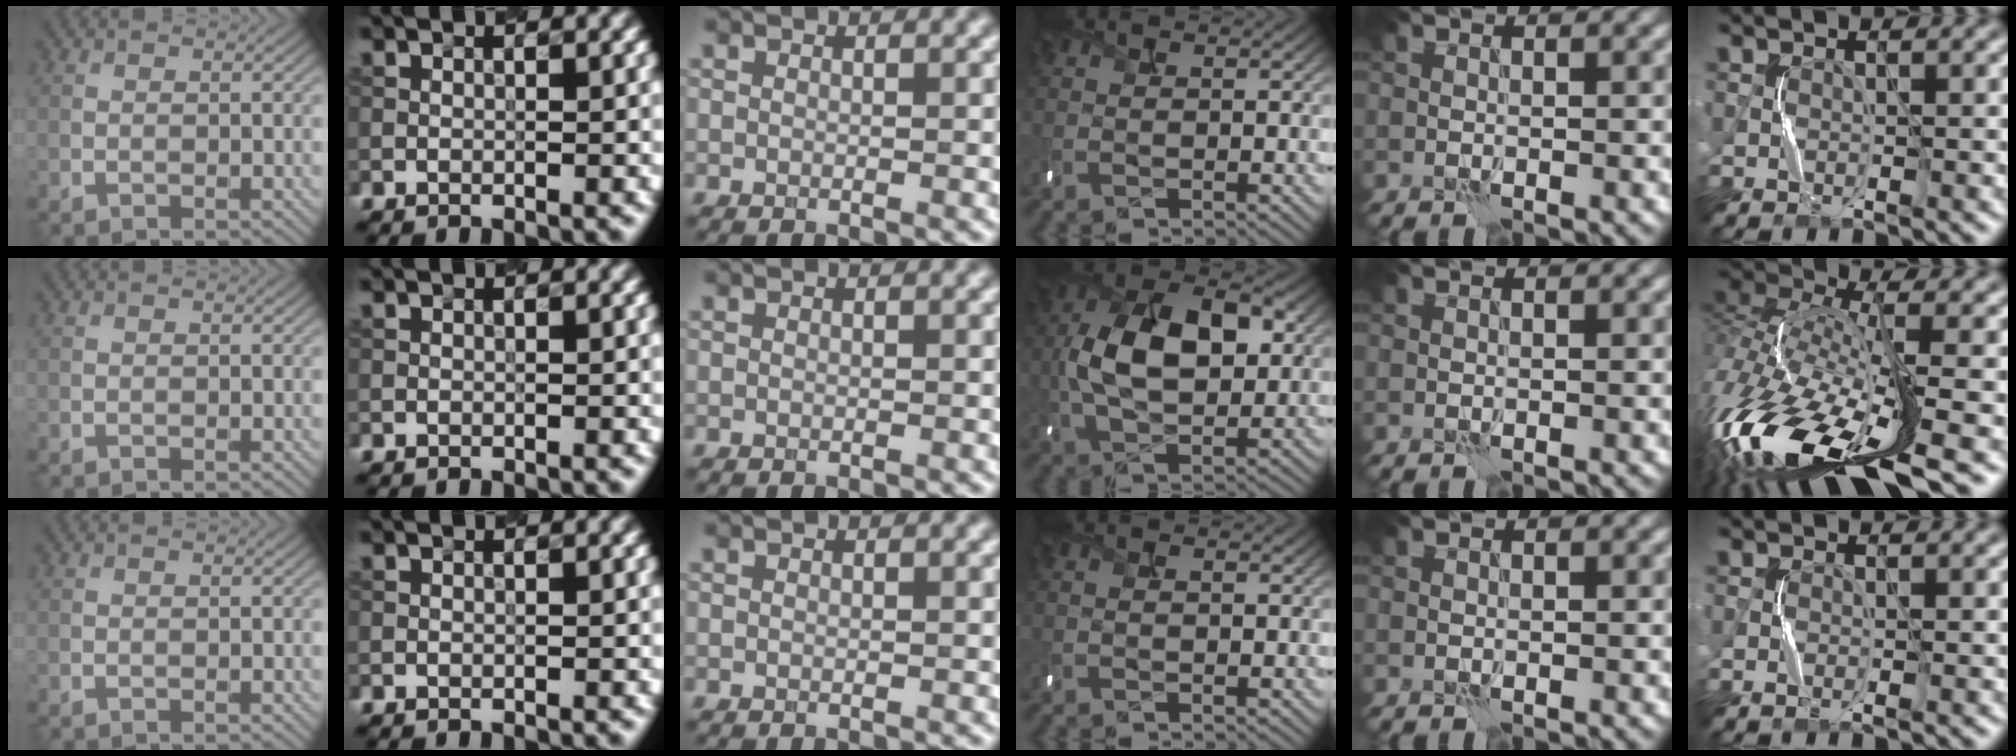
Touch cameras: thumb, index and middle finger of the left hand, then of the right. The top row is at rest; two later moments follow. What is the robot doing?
{"motion": "shake", "object": "handbell"}